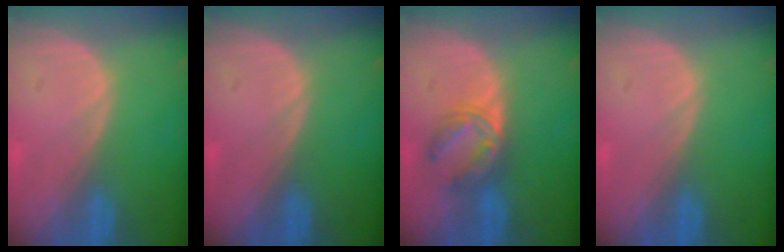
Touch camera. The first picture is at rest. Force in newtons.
{"total": 0.0}
{"total": 5.5, "press": 5.4, "slide": 1.1}
{"total": 0.0}